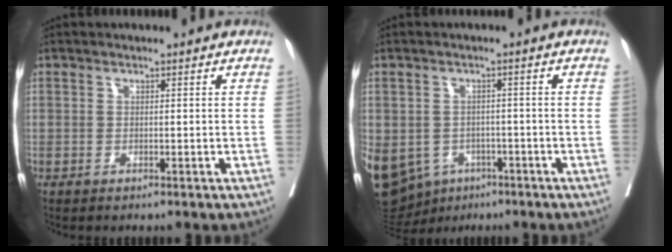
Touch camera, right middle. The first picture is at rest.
{"total": 25.1, "force": [-10.6, 20.1, 10.7], "torque": [-0.369, -0.017, -0.146]}